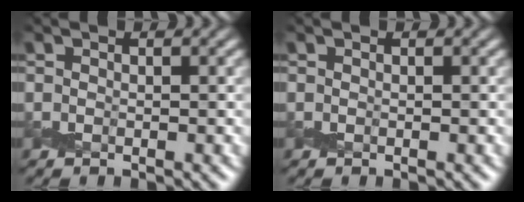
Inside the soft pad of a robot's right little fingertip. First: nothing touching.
{"total": 0.0}